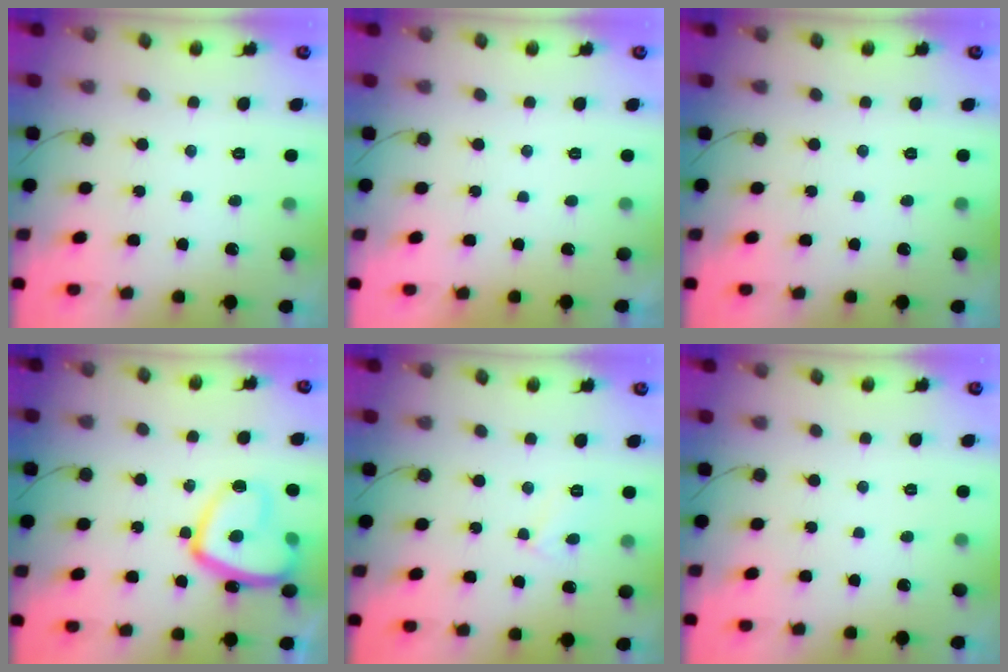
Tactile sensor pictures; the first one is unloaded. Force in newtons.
{"total": 2.3, "press": 2.2, "slide": 0.4}
{"total": 0.0}
{"total": 15.9, "press": 15.8, "slide": 1.5}
{"total": 3.8, "press": 3.7, "slide": 0.4}
{"total": 0.0}